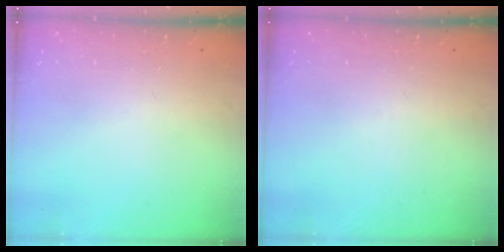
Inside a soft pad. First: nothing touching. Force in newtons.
{"total": 0.0}